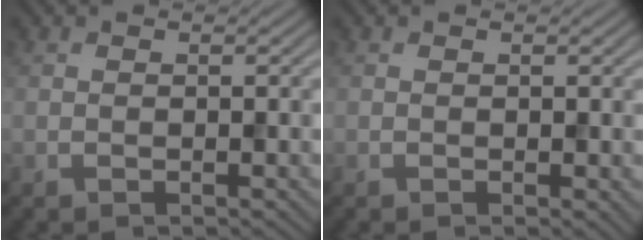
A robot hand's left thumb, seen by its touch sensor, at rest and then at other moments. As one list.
[{"total": 0.5, "force": [0.0, 0.3, 0.4], "torque": [-0.004, -0.003, 0.000]}]